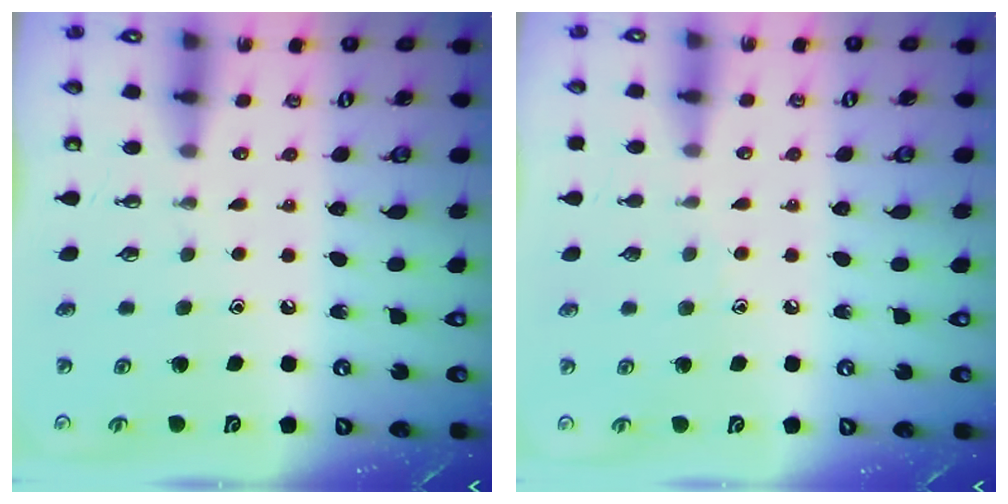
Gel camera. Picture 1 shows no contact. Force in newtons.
{"total": 4.1, "press": 4.0, "slide": 0.5}